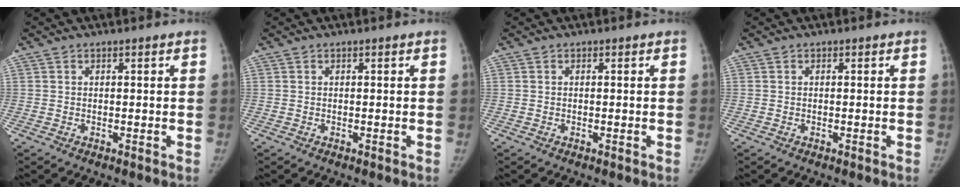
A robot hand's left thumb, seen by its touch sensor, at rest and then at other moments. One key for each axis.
{"total": 0.0}
{"total": 0.0}
{"total": 0.0}